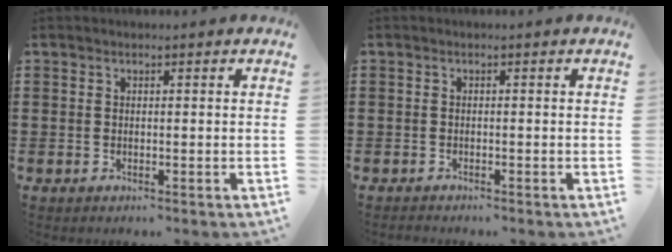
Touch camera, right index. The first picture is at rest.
{"total": 0.6, "force": [-0.6, 0.1, -0.1], "torque": [0.000, 0.000, -0.013]}